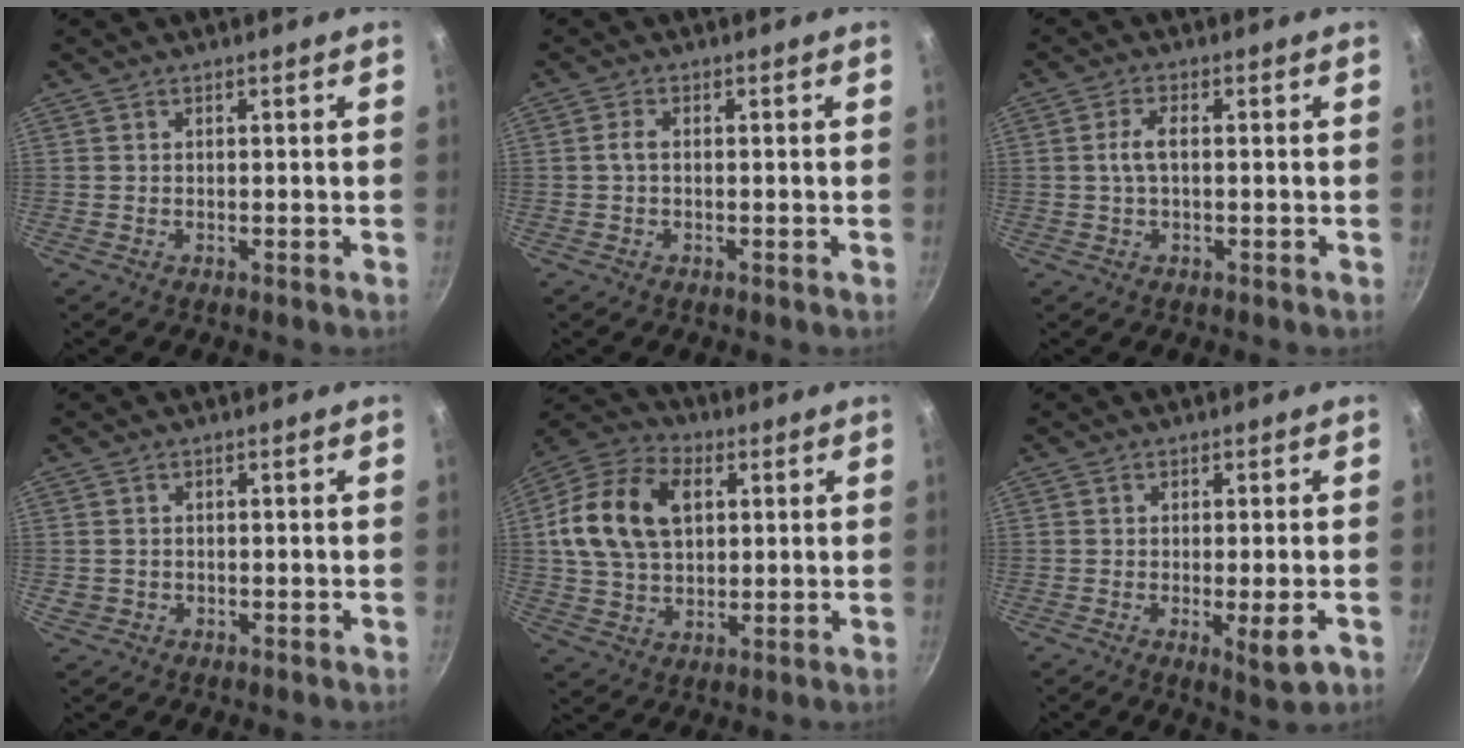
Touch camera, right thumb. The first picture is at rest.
{"total": 1.8, "force": [-0.2, 0.7, 1.7], "torque": [-0.044, 0.007, -0.008]}
{"total": 3.4, "force": [0.0, 1.4, 3.1], "torque": [-0.071, 0.011, -0.003]}
{"total": 1.5, "force": [-0.3, 1.4, 0.5], "torque": [-0.009, 0.003, -0.001]}
{"total": 16.9, "force": [3.6, 11.6, 11.7], "torque": [-0.199, 0.012, 0.056]}
{"total": 5.3, "force": [-1.7, 1.0, 5.0], "torque": [-0.077, -0.005, -0.022]}